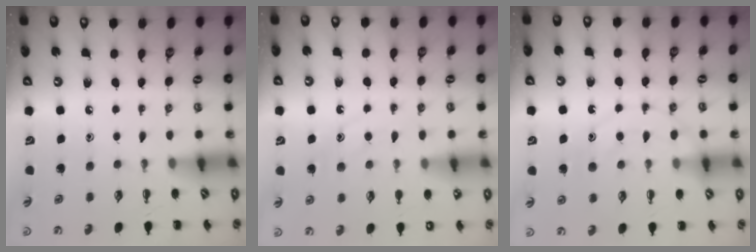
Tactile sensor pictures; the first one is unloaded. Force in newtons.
{"total": 11.8, "press": 11.8, "slide": 0.7}
{"total": 12.5, "press": 12.5, "slide": 0.9}